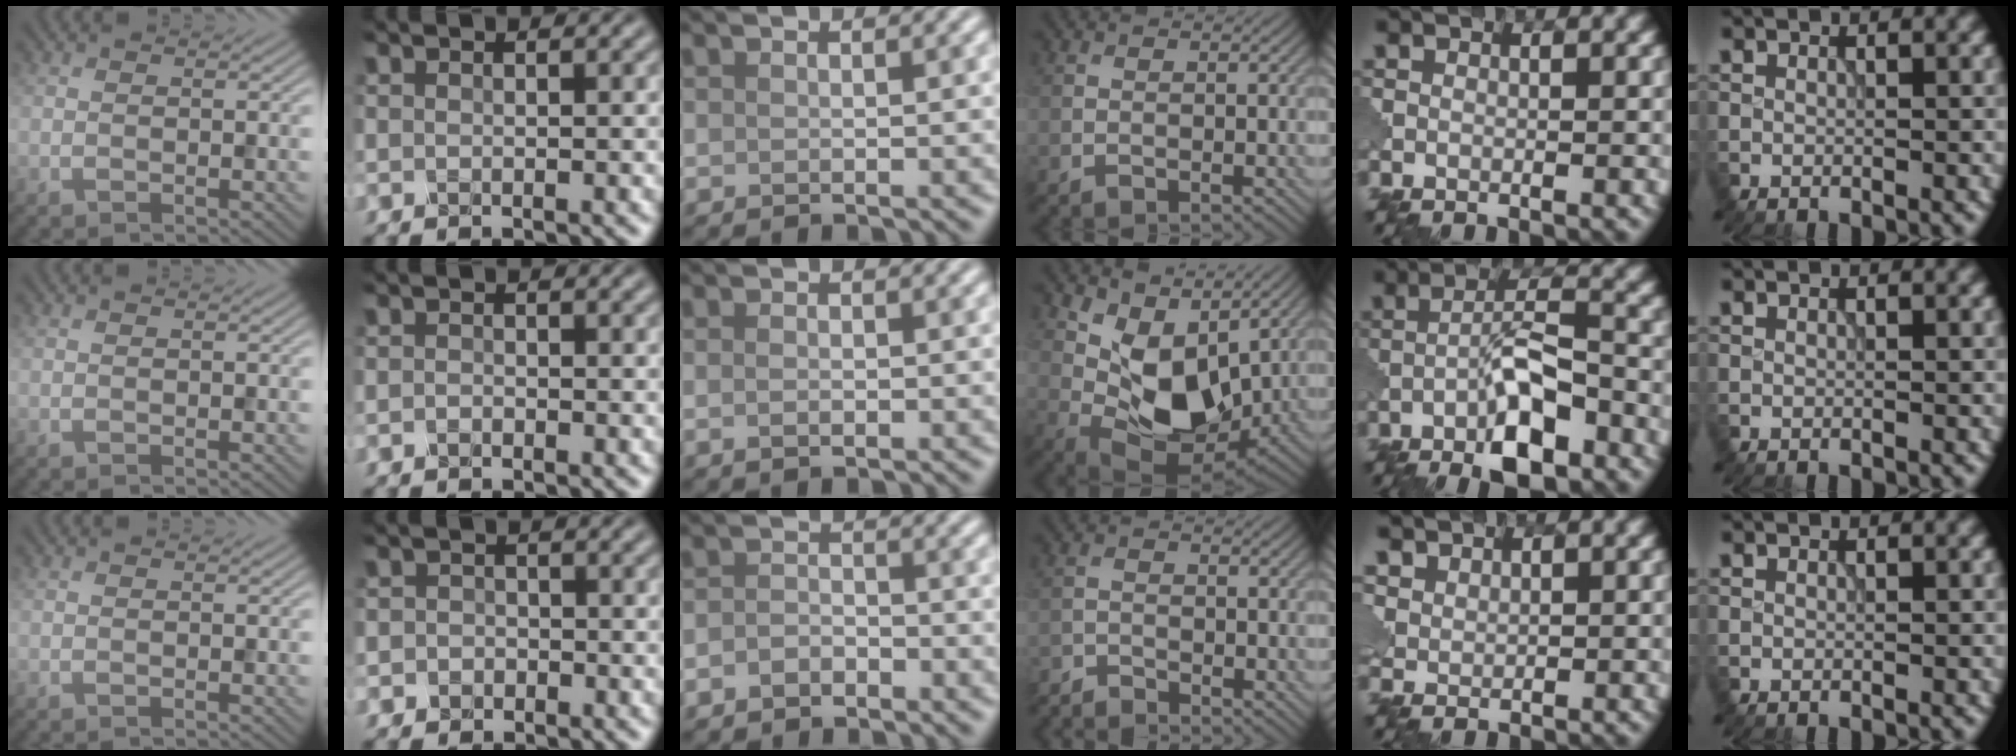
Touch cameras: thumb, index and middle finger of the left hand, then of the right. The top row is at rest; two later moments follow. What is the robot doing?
{"motion": "insert", "object": "pin"}